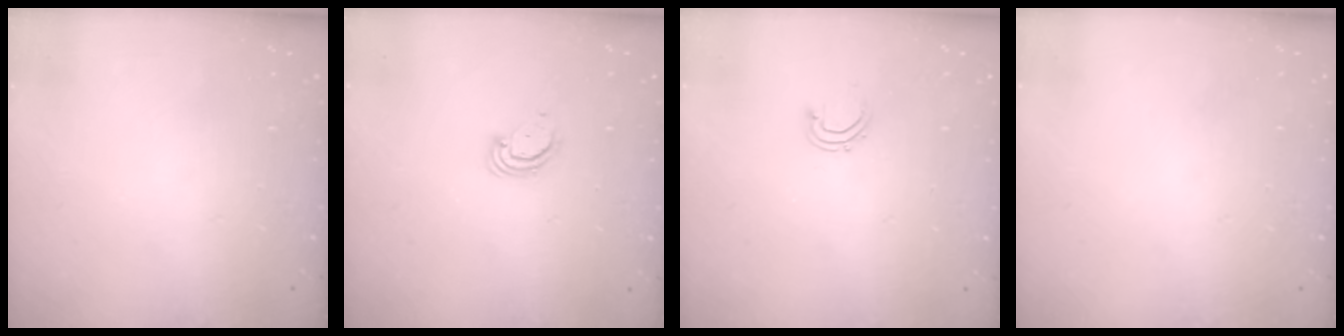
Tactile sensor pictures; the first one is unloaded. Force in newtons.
{"total": 2.8, "press": 2.8, "slide": 0.3}
{"total": 3.9, "press": 3.8, "slide": 0.7}
{"total": 0.0}